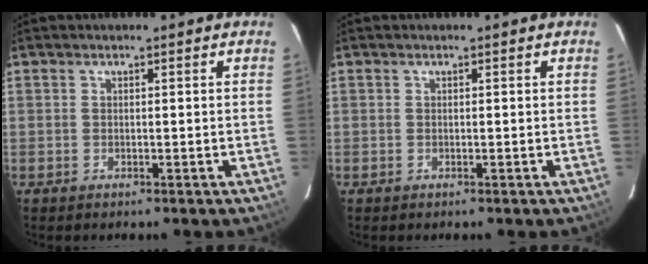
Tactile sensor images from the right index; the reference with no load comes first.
{"total": 0.0}